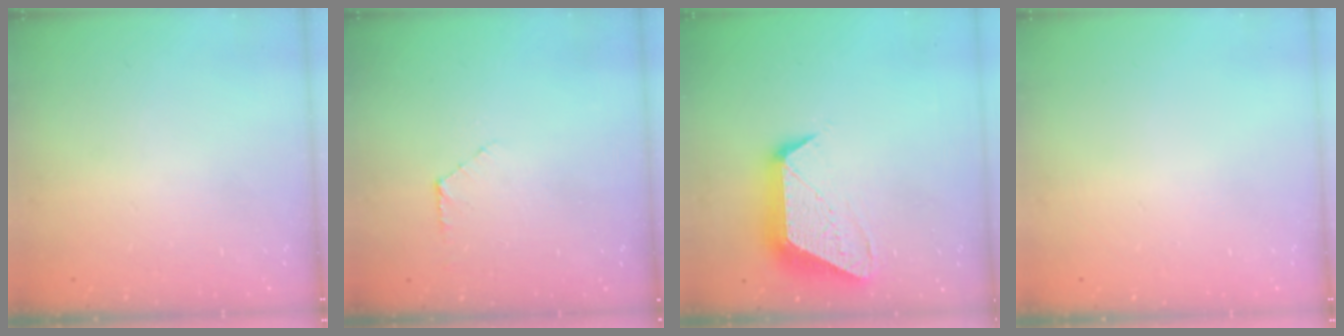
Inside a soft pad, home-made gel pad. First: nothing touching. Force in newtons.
{"total": 4.4, "press": 4.4, "slide": 0.4}
{"total": 12.8, "press": 12.8, "slide": 0.6}
{"total": 0.0}